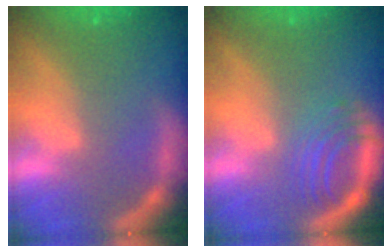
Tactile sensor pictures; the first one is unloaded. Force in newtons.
{"total": 5.5}